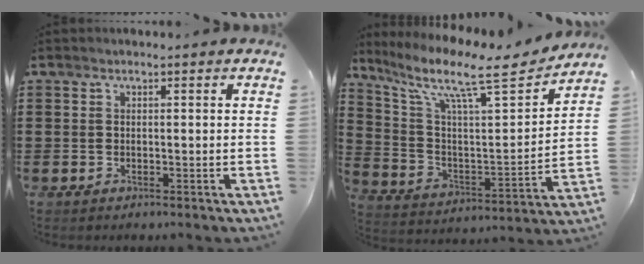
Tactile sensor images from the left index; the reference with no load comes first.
{"total": 12.0, "force": [9.1, 2.2, 7.4], "torque": [-0.166, -0.057, 0.143]}